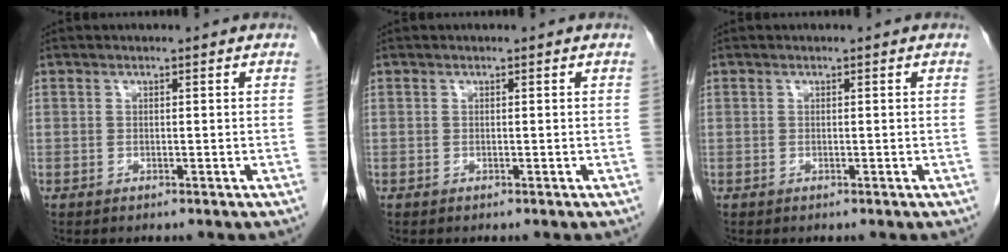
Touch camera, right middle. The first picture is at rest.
{"total": 0.0}
{"total": 0.0}